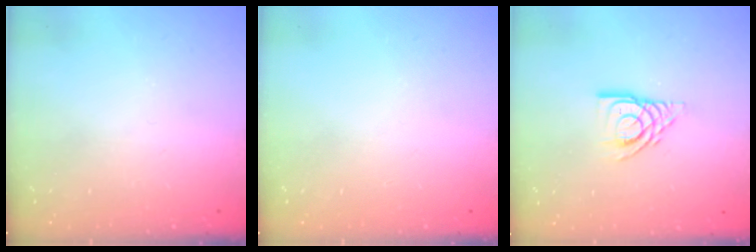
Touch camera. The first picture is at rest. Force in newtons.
{"total": 0.0}
{"total": 10.5, "press": 10.4, "slide": 1.3}